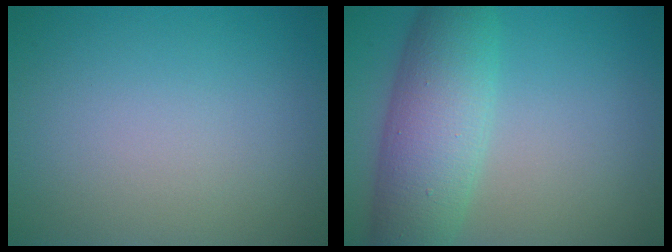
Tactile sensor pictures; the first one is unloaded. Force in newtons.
{"total": 7.4, "press": 7.4, "slide": 0.2}